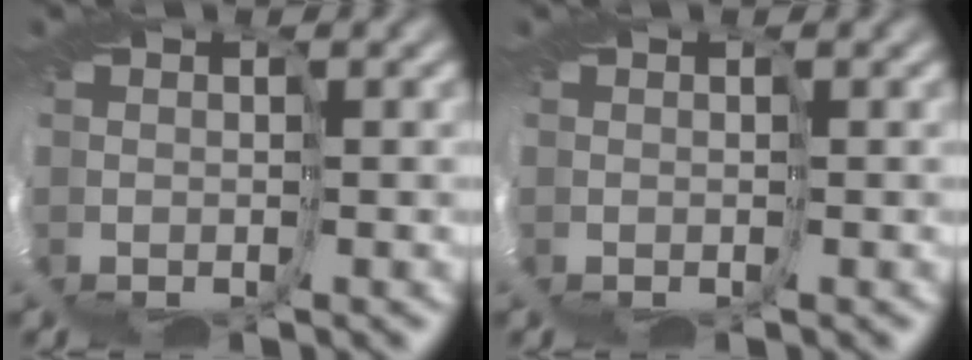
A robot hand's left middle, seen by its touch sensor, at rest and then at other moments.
{"total": 0.0}